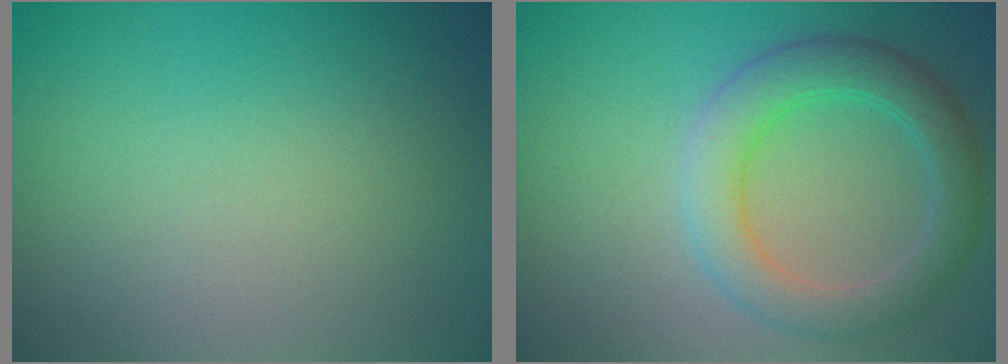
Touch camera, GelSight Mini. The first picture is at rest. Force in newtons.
{"total": 4.6, "press": 4.6, "slide": 0.2}